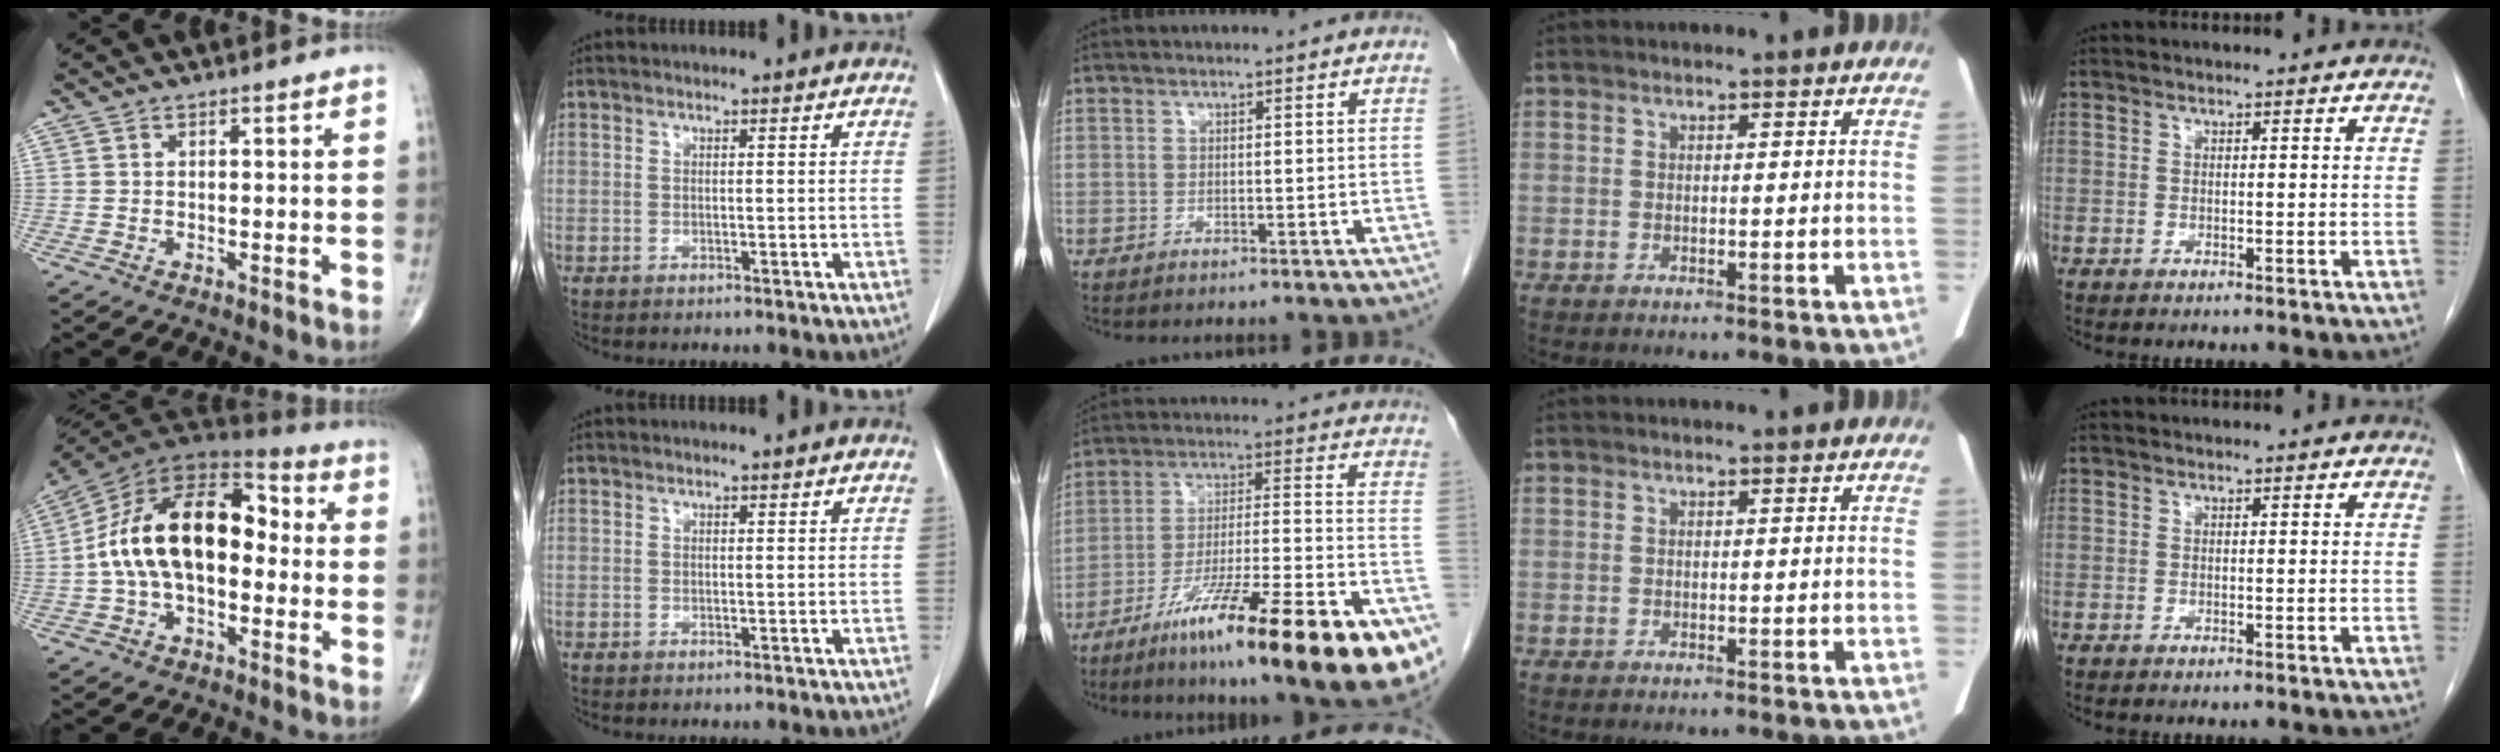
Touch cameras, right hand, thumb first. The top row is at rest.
{"thumb": {"total": 19.5, "force": [-0.4, 11.2, 15.9], "torque": [-0.262, 0.052, -0.017]}, "middle": {"total": 27.1, "force": [-16.3, 2.7, 21.5], "torque": [-0.249, -0.018, -0.264]}}